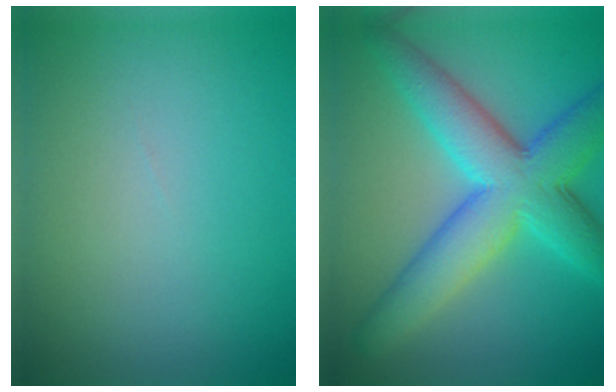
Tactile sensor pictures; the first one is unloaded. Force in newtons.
{"total": 8.8, "press": 8.8, "slide": 0.1}